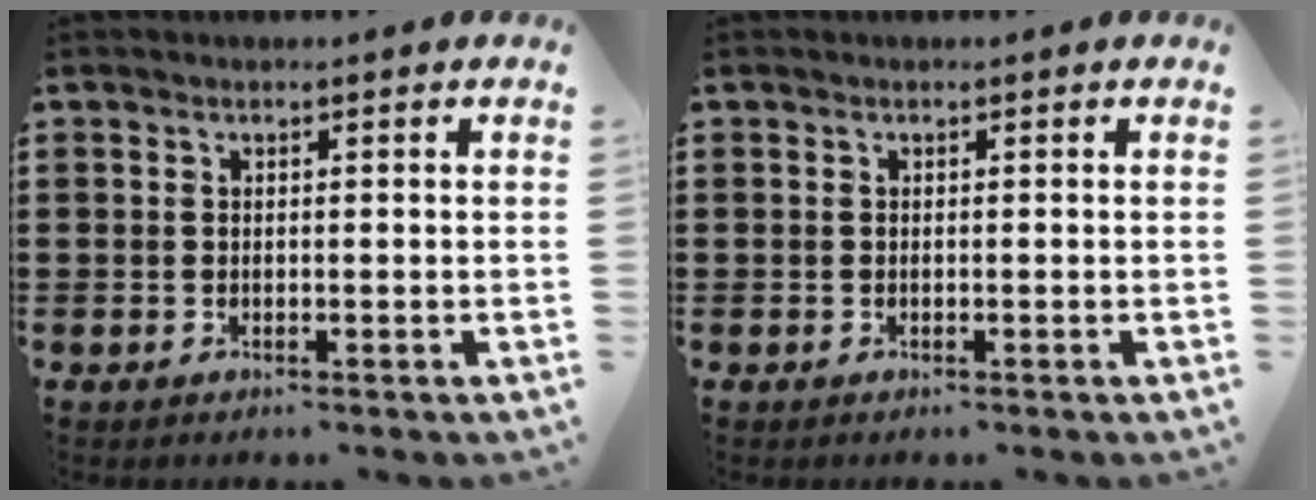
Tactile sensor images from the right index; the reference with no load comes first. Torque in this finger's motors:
{"motor_torque": [1.31, 0.82, -0.01, -0.01]}